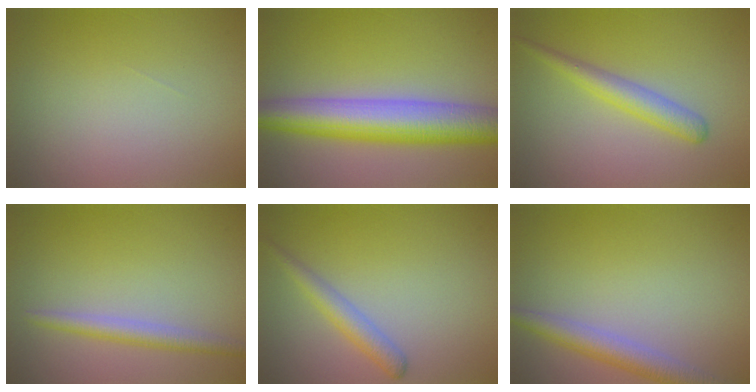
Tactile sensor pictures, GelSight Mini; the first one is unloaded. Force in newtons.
{"total": 8.1, "press": 8.1, "slide": 0.4}
{"total": 2.7, "press": 2.7, "slide": 0.0}
{"total": 2.3, "press": 2.3, "slide": 0.1}
{"total": 2.2, "press": 2.2, "slide": 0.1}
{"total": 3.5, "press": 3.5, "slide": 0.1}